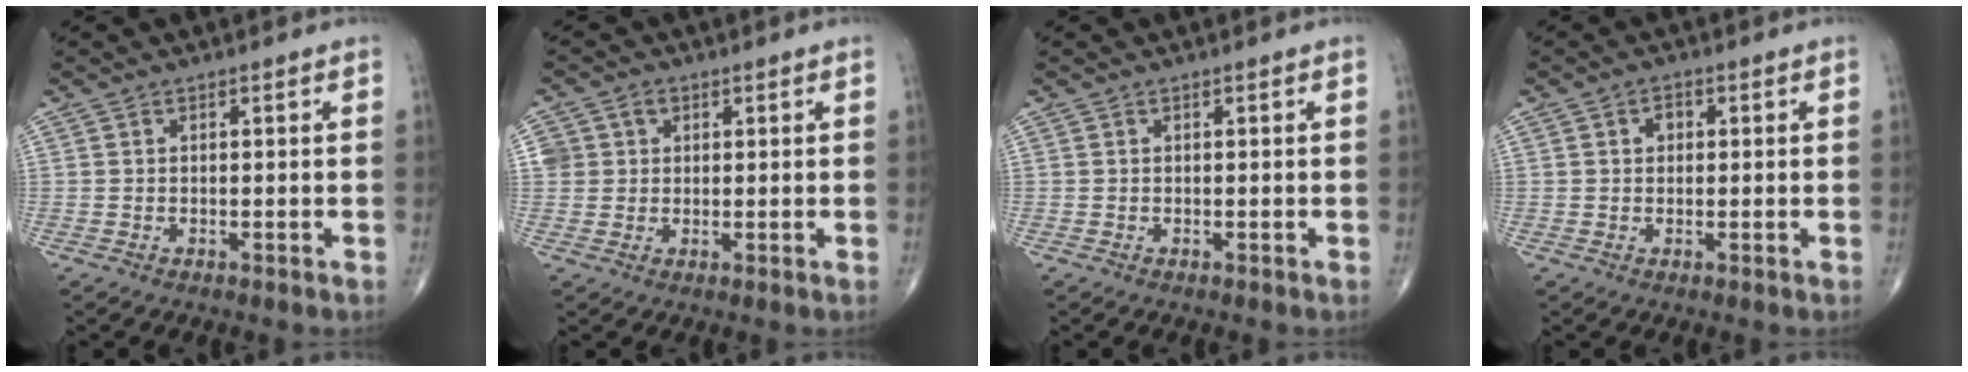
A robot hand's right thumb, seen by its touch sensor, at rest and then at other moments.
{"total": 4.4, "force": [1.4, 4.0, 1.2], "torque": [-0.004, 0.004, 0.025]}
{"total": 0.0}
{"total": 2.2, "force": [0.5, 1.7, 1.3], "torque": [-0.011, 0.004, 0.005]}